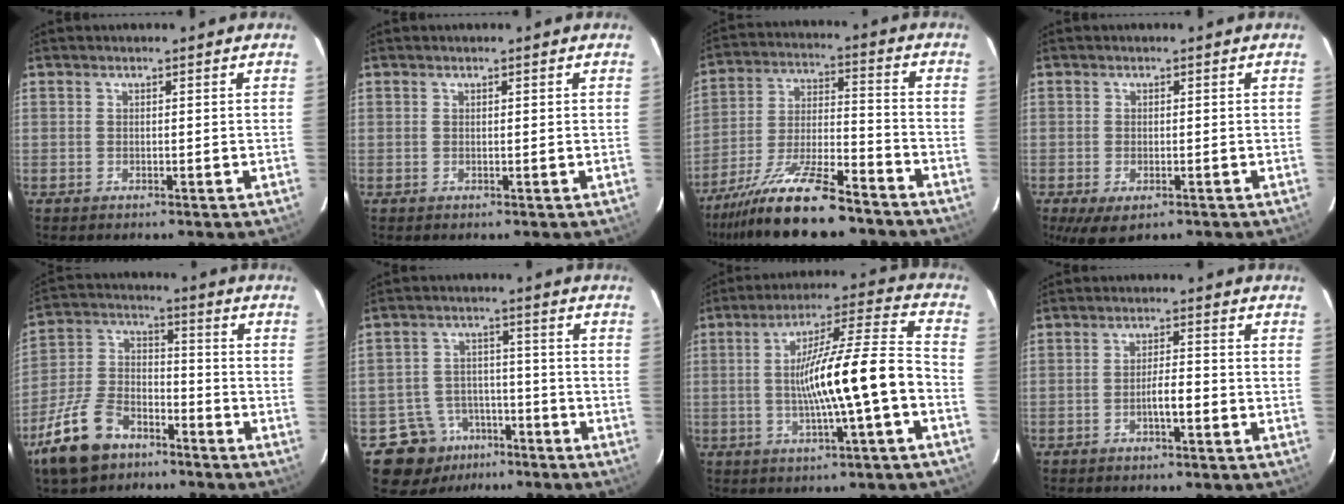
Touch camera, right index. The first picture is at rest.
{"total": 0.0}
{"total": 16.0, "force": [-12.7, 2.2, 9.5], "torque": [-0.189, -0.019, -0.226]}
{"total": 5.0, "force": [-3.0, 2.3, 3.4], "torque": [-0.059, -0.011, -0.043]}
{"total": 12.7, "force": [-8.4, 6.7, 6.7], "torque": [-0.156, 0.000, -0.161]}
{"total": 9.1, "force": [-5.4, 7.2, 1.0], "torque": [-0.018, 0.030, -0.075]}
{"total": 15.0, "force": [-2.6, 0.2, 14.7], "torque": [-0.245, 0.018, -0.042]}
{"total": 3.4, "force": [-1.2, 0.6, 3.1], "torque": [-0.049, 0.005, -0.019]}